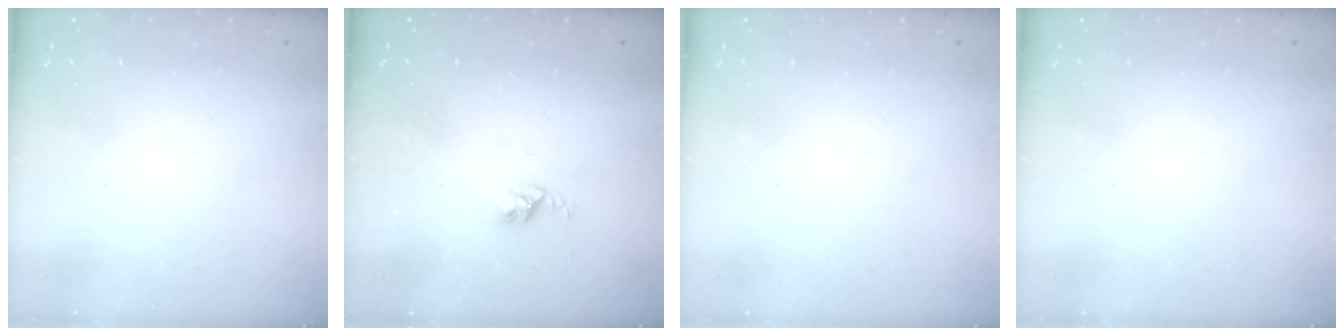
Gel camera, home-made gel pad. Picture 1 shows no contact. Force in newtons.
{"total": 2.6, "press": 2.6, "slide": 0.4}
{"total": 0.6, "press": 0.3, "slide": 0.5}
{"total": 0.0}